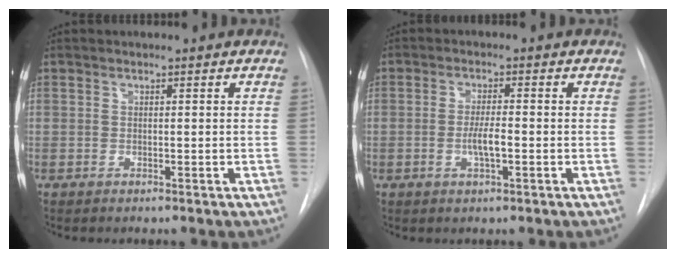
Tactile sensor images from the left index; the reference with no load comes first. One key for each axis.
{"total": 3.4, "fx": -0.9, "fy": 0.6, "fz": 3.2, "tx": -0.063, "ty": -0.004, "tz": -0.017}